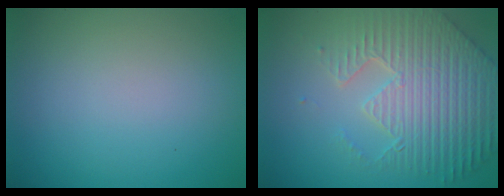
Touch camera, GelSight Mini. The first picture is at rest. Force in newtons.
{"total": 7.8, "press": 5.8, "slide": 5.2}